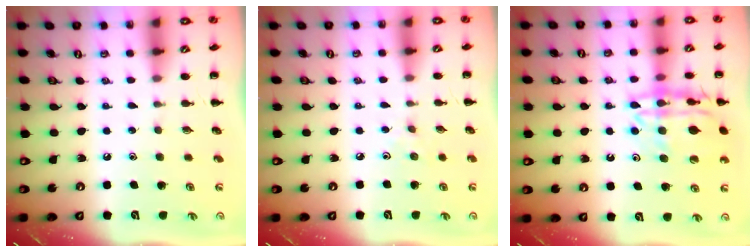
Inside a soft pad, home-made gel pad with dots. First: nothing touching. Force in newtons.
{"total": 2.5, "press": 2.3, "slide": 1.0}
{"total": 17.7, "press": 17.6, "slide": 2.0}